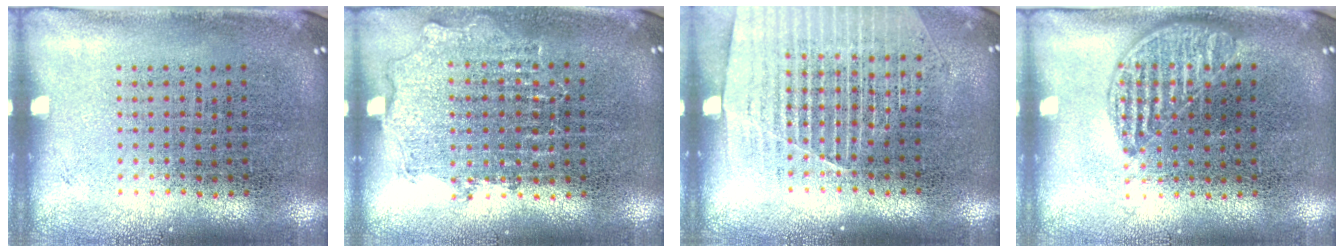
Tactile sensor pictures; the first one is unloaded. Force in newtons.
{"total": 0.8, "press": 0.8, "slide": 0.3}
{"total": 1.5, "press": 1.4, "slide": 0.5}
{"total": 0.9, "press": 0.8, "slide": 0.4}